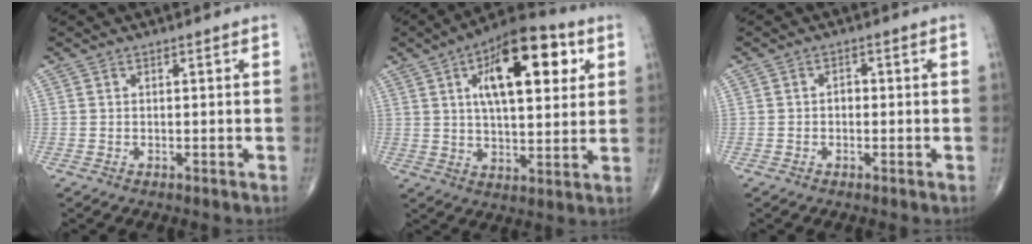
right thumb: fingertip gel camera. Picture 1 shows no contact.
{"total": 19.8, "force": [6.7, 8.7, 16.4], "torque": [-0.224, -0.003, 0.101]}
{"total": 1.5, "force": [-0.2, 1.1, 1.0], "torque": [-0.008, 0.006, -0.007]}